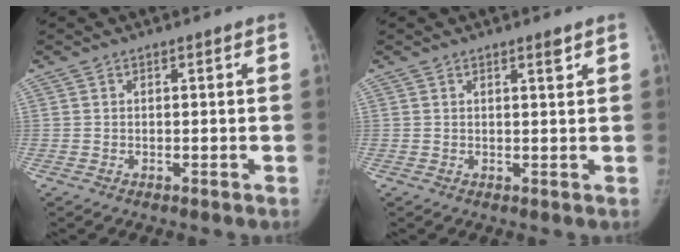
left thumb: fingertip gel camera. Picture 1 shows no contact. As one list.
[{"total": 1.2, "force": [0.9, 0.2, 0.8], "torque": [-0.011, -0.007, 0.014]}]